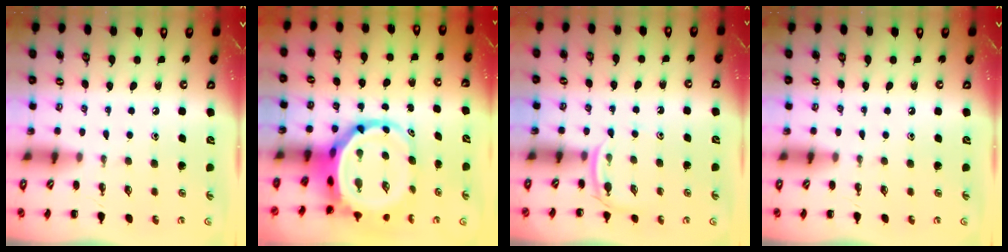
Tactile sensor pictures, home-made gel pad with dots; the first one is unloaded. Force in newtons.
{"total": 8.1, "press": 7.8, "slide": 2.2}
{"total": 3.8, "press": 3.6, "slide": 1.2}
{"total": 0.0}